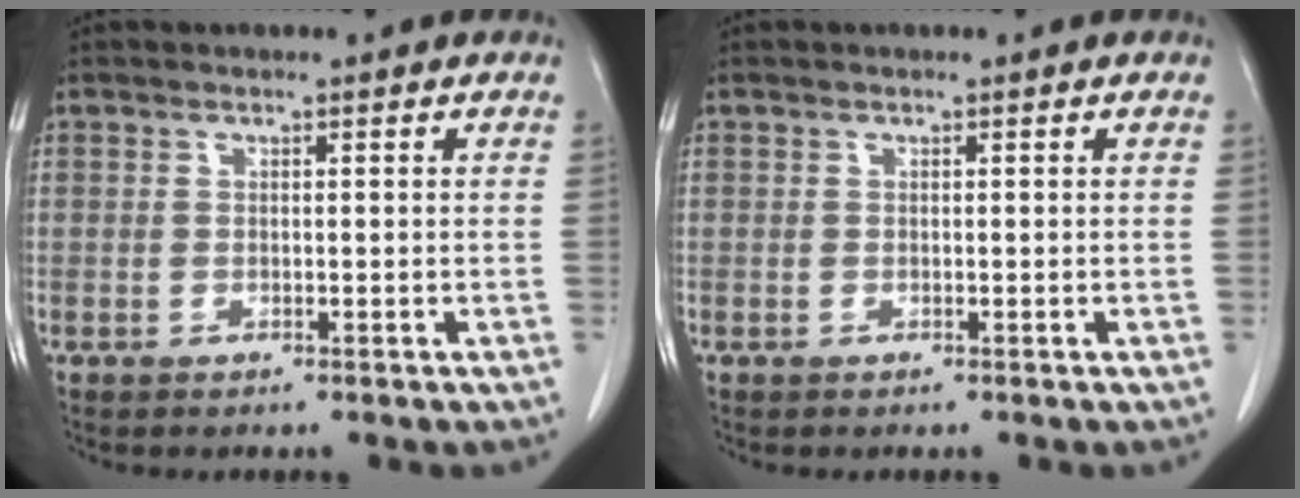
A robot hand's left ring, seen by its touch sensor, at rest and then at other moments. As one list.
[{"total": 0.0}]